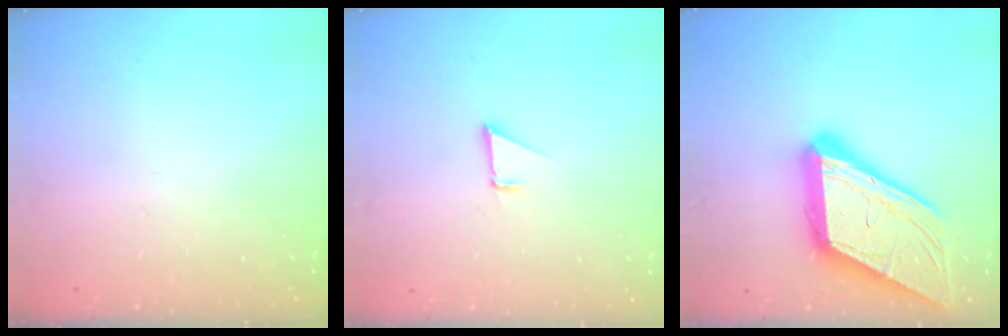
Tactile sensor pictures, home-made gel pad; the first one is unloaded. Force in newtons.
{"total": 1.4, "press": 1.3, "slide": 0.1}
{"total": 22.4, "press": 22.2, "slide": 2.6}